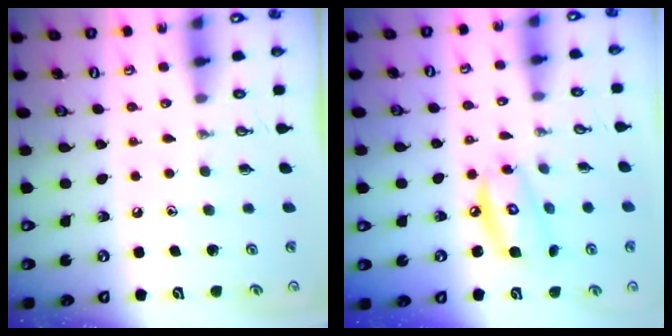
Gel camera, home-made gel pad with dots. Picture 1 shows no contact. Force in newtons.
{"total": 9.4, "press": 9.4, "slide": 0.8}